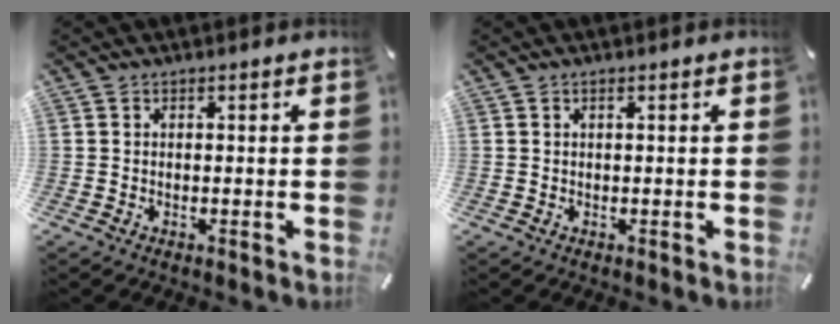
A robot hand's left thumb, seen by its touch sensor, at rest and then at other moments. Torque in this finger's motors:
{"motor_torque": [-0.14, -0.15, -0.03, -0.01, -0.01]}